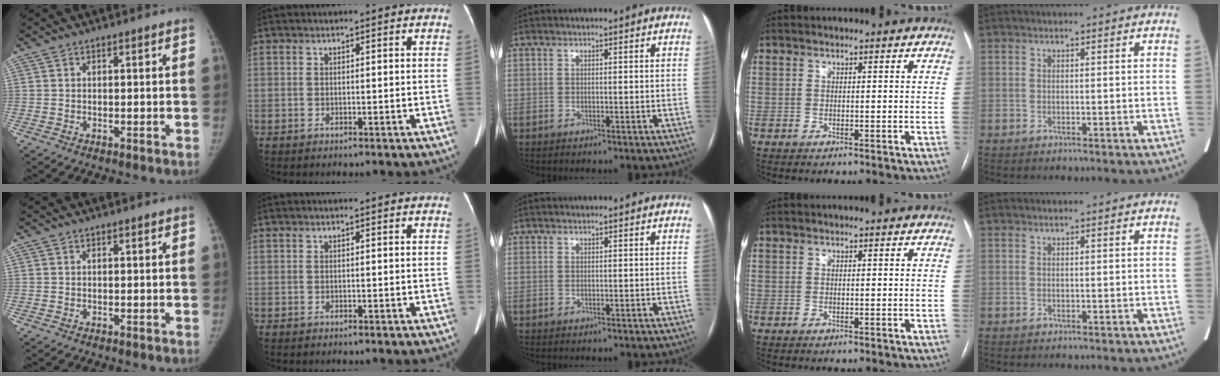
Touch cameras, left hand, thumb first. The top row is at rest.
{}